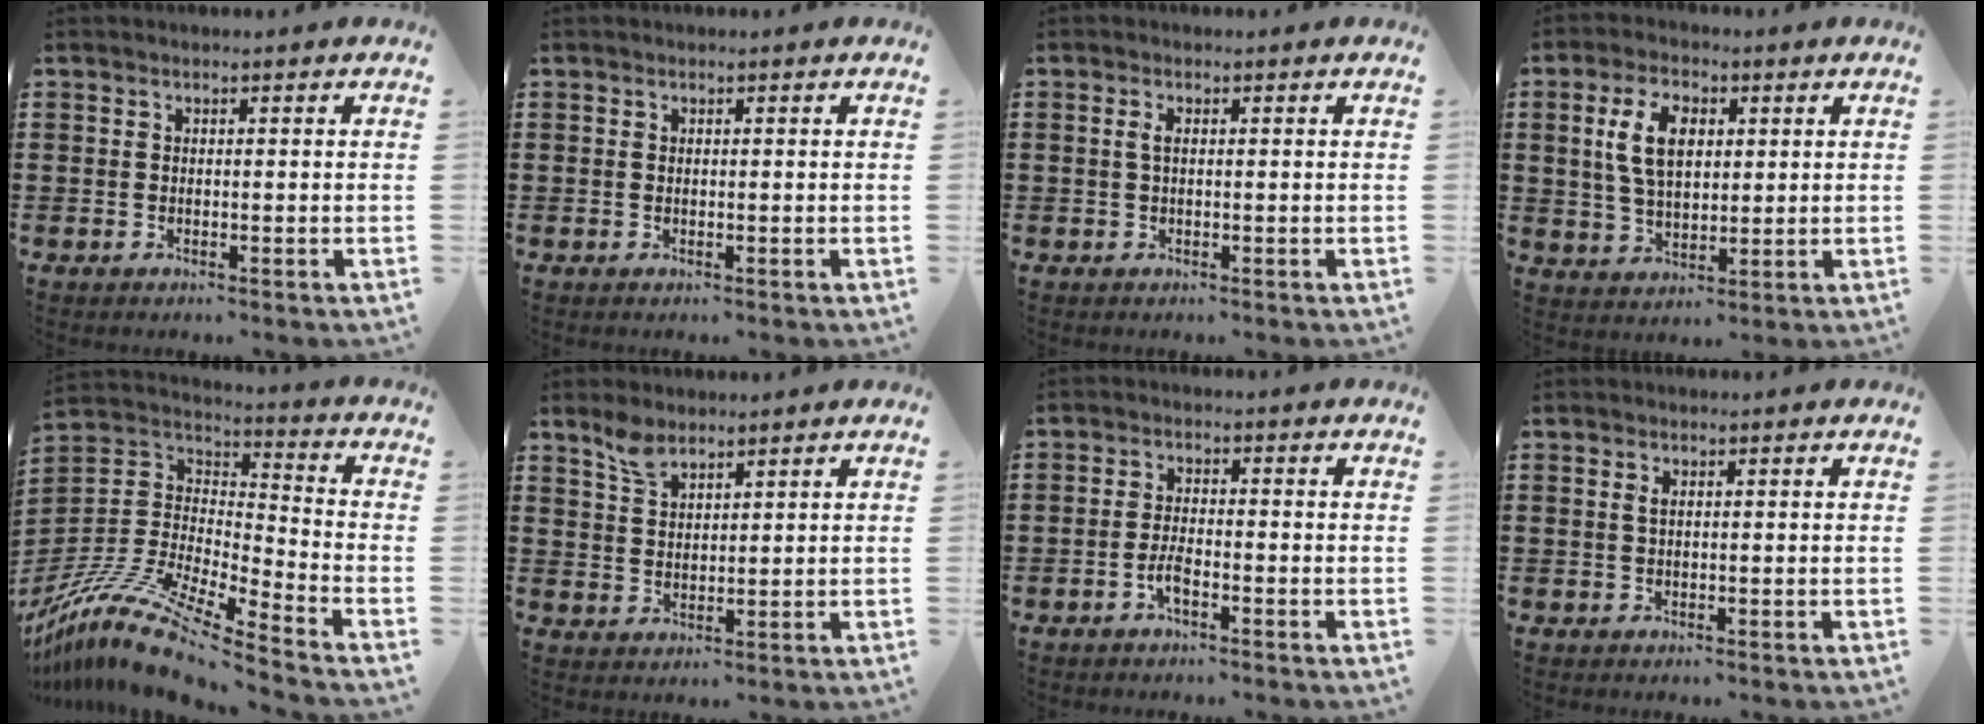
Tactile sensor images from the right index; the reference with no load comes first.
{"total": 0.0}
{"total": 1.5, "force": [0.2, 0.6, 1.3], "torque": [-0.028, 0.006, 0.002]}
{"total": 7.6, "force": [1.9, 4.5, 5.8], "torque": [-0.132, 0.009, 0.026]}
{"total": 13.3, "force": [-10.7, 1.9, 7.7], "torque": [-0.175, 0.007, -0.213]}
{"total": 3.7, "force": [2.9, 1.6, 1.7], "torque": [-0.043, 0.002, 0.055]}
{"total": 2.9, "force": [-1.5, 0.7, 2.3], "torque": [-0.056, -0.002, -0.033]}
{"total": 1.0, "force": [0.4, 0.4, 0.9], "torque": [-0.019, 0.004, 0.005]}